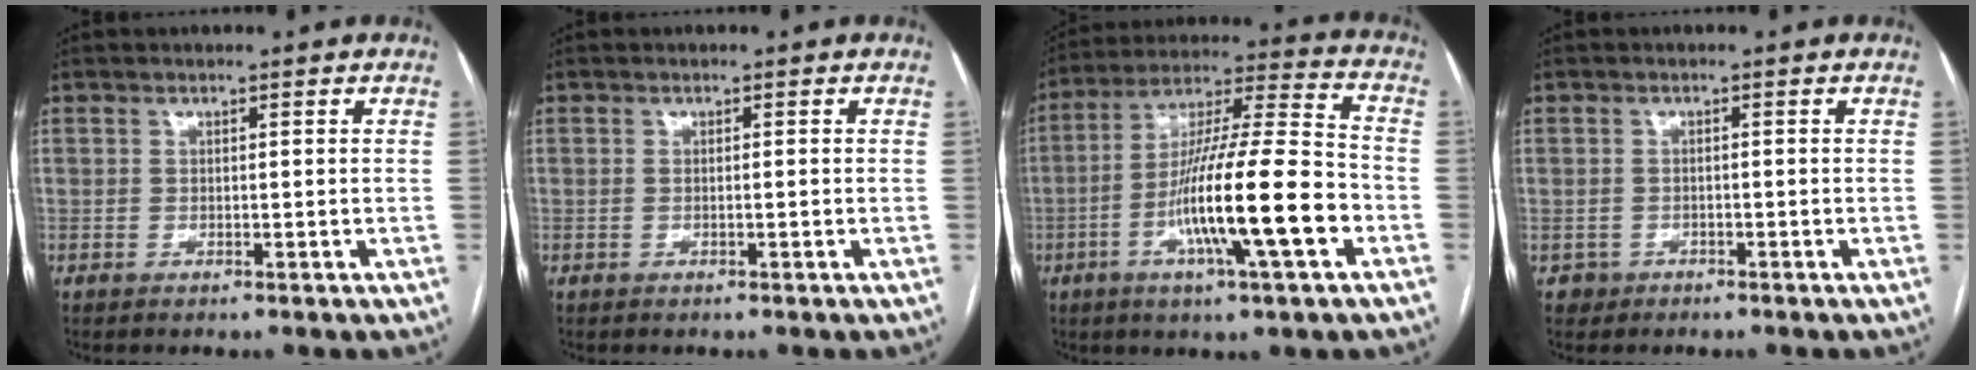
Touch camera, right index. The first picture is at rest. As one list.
[{"total": 0.6, "force": [-0.1, 0.1, 0.6], "torque": [-0.012, 0.000, 0.001]}, {"total": 18.3, "force": [-5.8, 1.0, 17.4], "torque": [-0.303, -0.005, -0.099]}, {"total": 2.0, "force": [-1.0, 1.7, -0.3], "torque": [0.004, 0.010, -0.019]}]